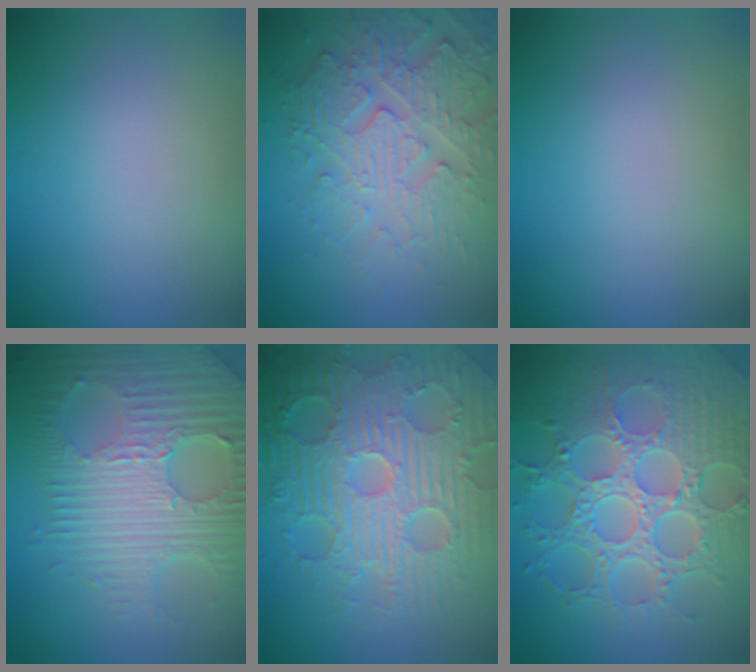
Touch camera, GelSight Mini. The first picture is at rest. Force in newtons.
{"total": 4.4, "press": 4.4, "slide": 0.5}
{"total": 0.0}
{"total": 8.0, "press": 5.6, "slide": 5.8}
{"total": 9.6, "press": 6.7, "slide": 6.9}
{"total": 8.7, "press": 6.3, "slide": 6.0}